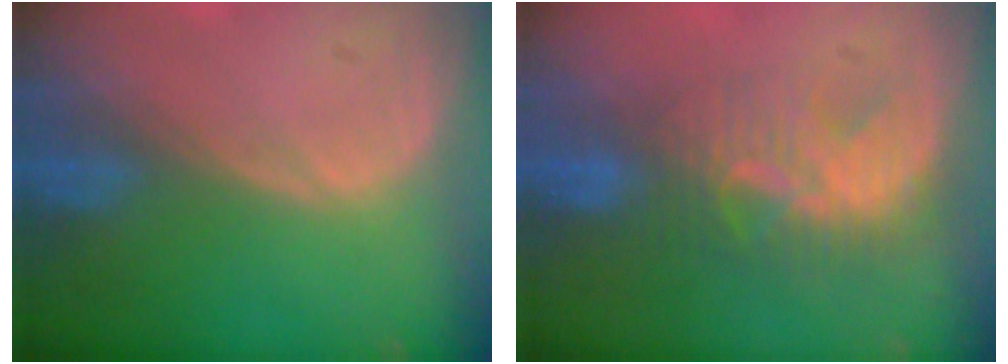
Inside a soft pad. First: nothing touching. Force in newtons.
{"total": 7.7, "press": 7.2, "slide": 2.6}